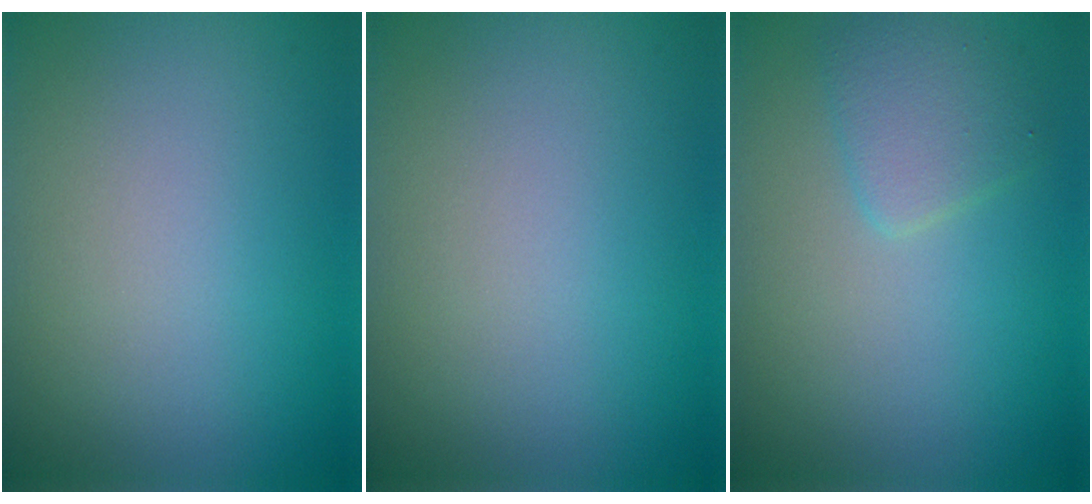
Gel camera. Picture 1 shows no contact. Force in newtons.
{"total": 0.0}
{"total": 2.3, "press": 2.3, "slide": 0.1}